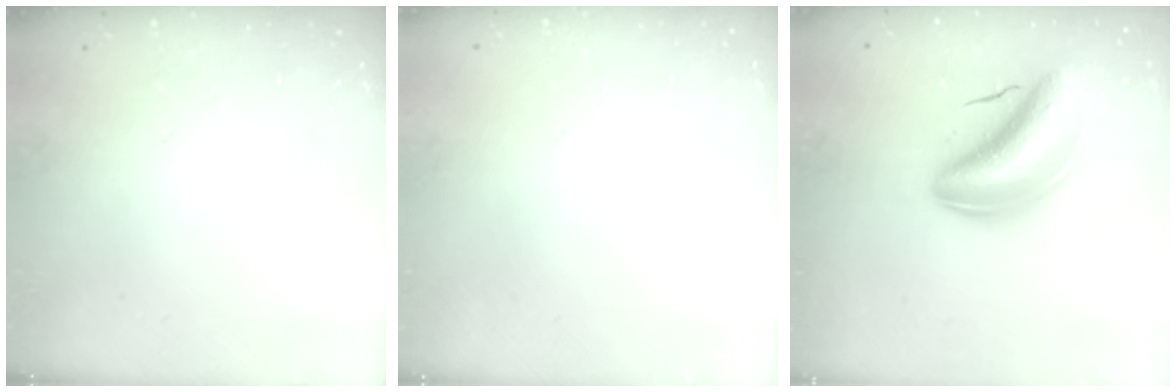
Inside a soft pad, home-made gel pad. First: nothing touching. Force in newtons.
{"total": 2.2, "press": 2.2, "slide": 0.1}
{"total": 9.1, "press": 8.7, "slide": 2.7}